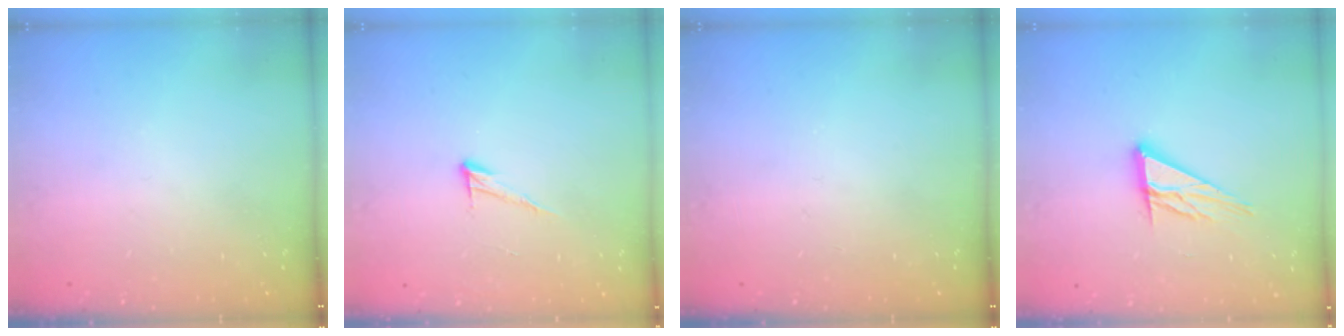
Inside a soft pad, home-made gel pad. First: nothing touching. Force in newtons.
{"total": 5.9, "press": 5.9, "slide": 0.3}
{"total": 0.0}
{"total": 10.9, "press": 10.9, "slide": 1.0}